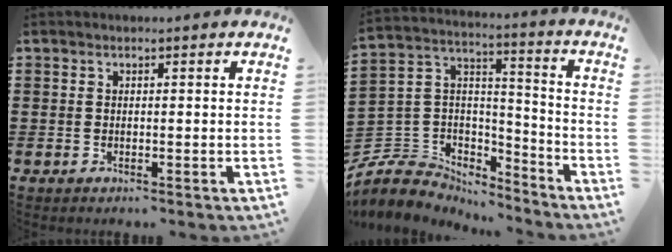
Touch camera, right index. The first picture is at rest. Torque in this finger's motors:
{"motor_torque": [-0.44, -0.15, -1.05, -0.21]}